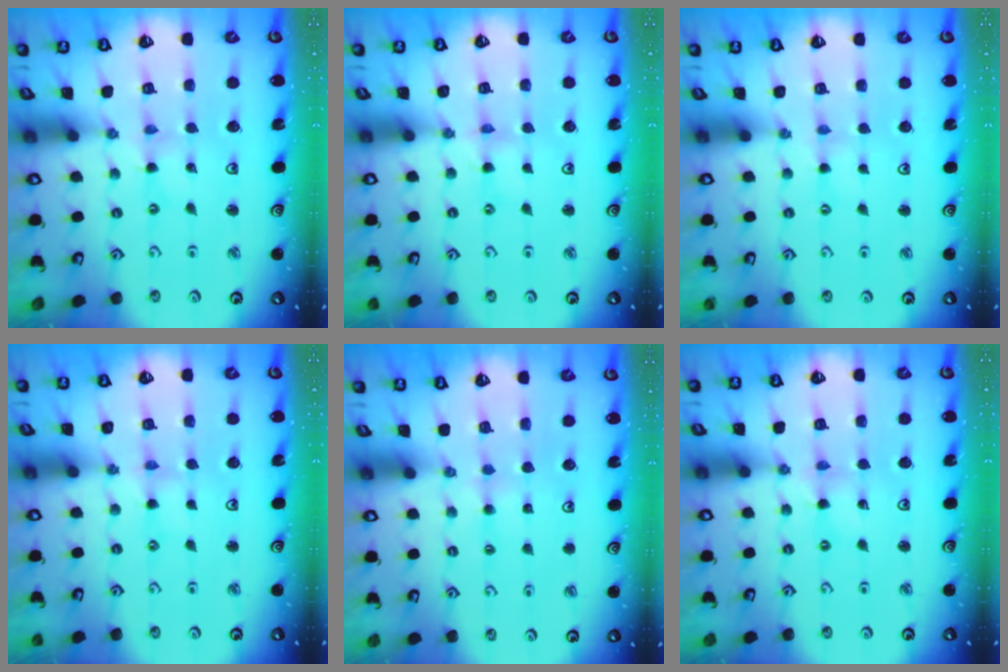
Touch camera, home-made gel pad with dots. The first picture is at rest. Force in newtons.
{"total": 0.0}
{"total": 0.8, "press": 0.8, "slide": 0.2}
{"total": 1.2, "press": 1.1, "slide": 0.3}
{"total": 2.9, "press": 2.8, "slide": 0.5}
{"total": 0.9, "press": 0.9, "slide": 0.2}